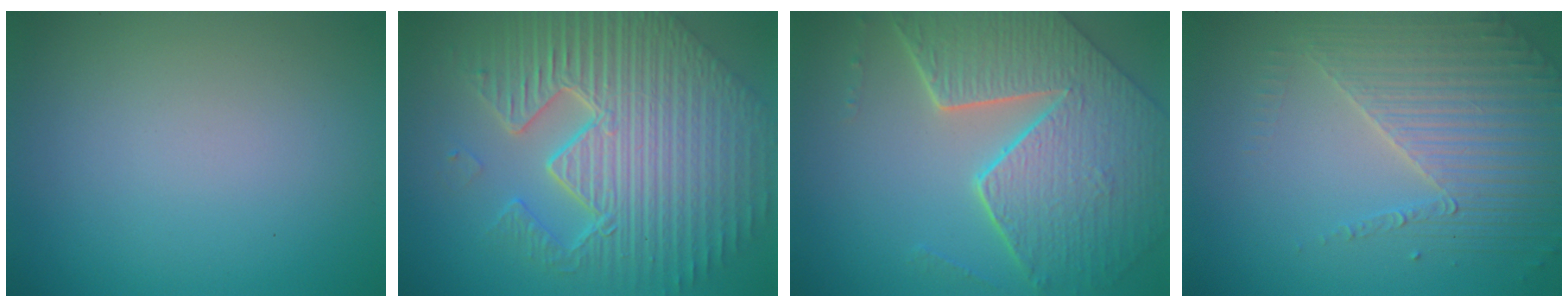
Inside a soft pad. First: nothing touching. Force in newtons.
{"total": 11.4, "press": 7.4, "slide": 8.7}
{"total": 8.7, "press": 6.3, "slide": 6.1}
{"total": 4.0, "press": 3.8, "slide": 1.2}